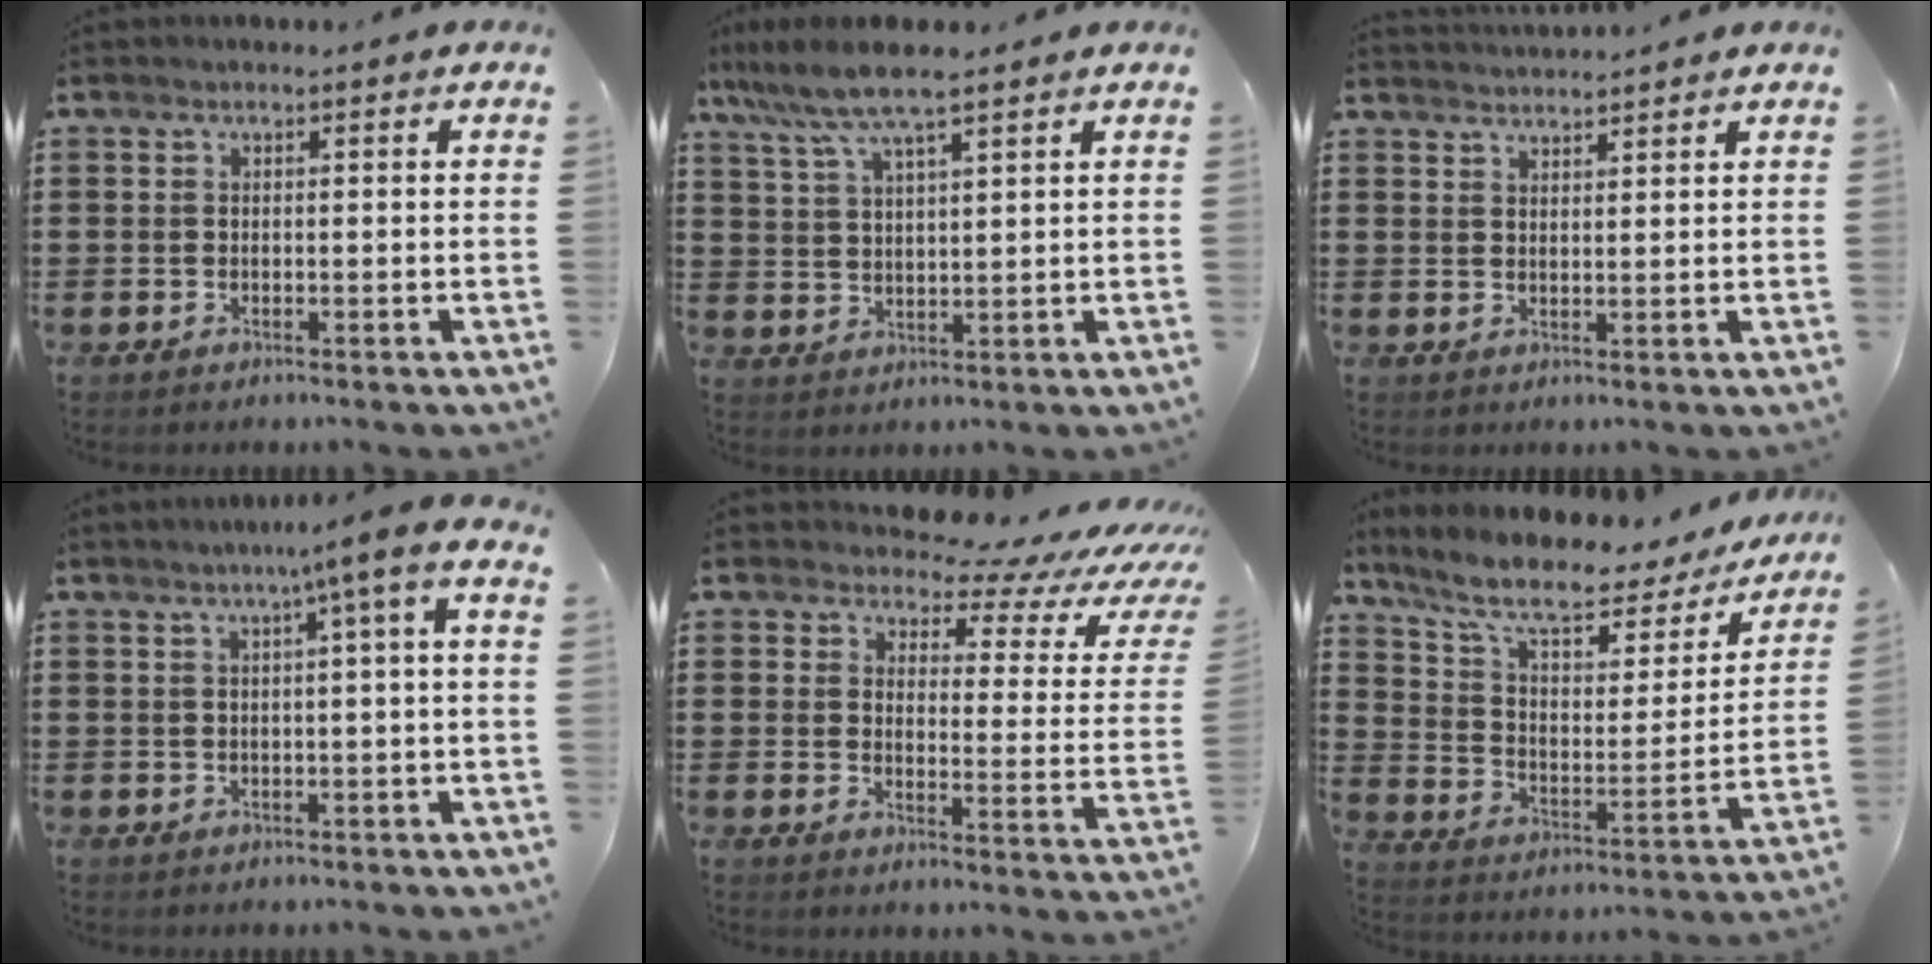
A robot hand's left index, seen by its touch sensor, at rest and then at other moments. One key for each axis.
{"total": 7.0, "fx": 5.5, "fy": 0.8, "fz": 4.2, "tx": -0.099, "ty": -0.012, "tz": 0.097}
{"total": 2.3, "fx": 2.3, "fy": -0.3, "fz": -0.2, "tx": -0.003, "ty": -0.005, "tz": 0.043}
{"total": 3.8, "fx": 0.7, "fy": -0.5, "fz": 3.7, "tx": -0.071, "ty": -0.003, "tz": 0.006}
{"total": 5.6, "fx": 4.9, "fy": 1.9, "fz": 1.9, "tx": -0.043, "ty": -0.039, "tz": 0.078}
{"total": 9.8, "fx": 7.5, "fy": 2.5, "fz": 5.7, "tx": -0.134, "ty": -0.041, "tz": 0.126}